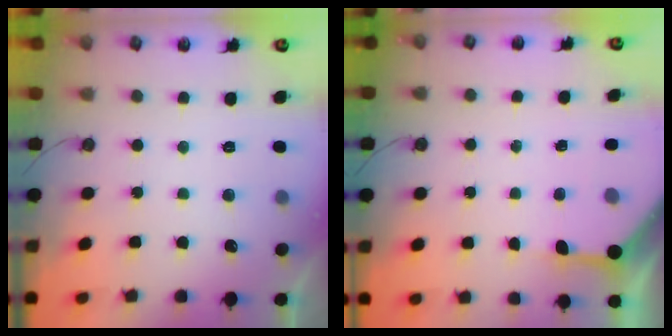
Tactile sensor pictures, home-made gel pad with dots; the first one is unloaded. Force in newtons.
{"total": 5.0, "press": 5.0, "slide": 0.2}